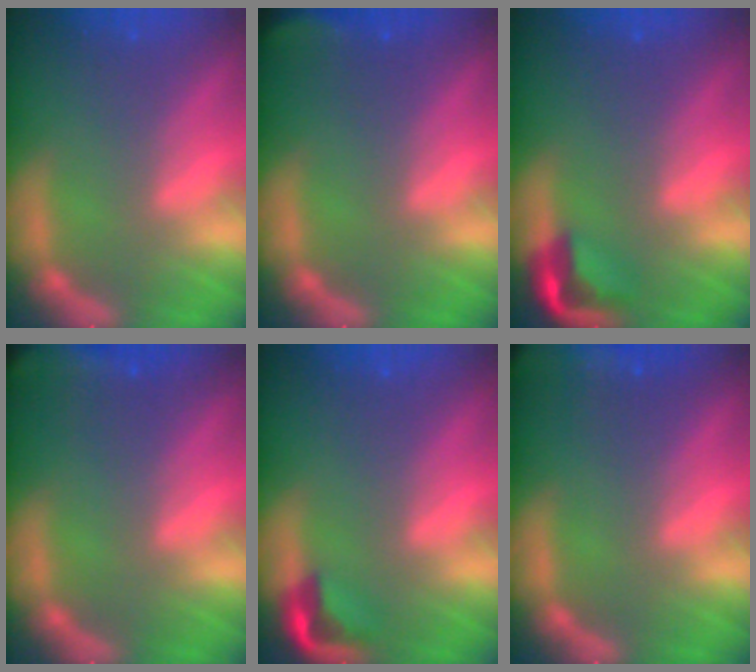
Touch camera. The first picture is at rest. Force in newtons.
{"total": 3.5}
{"total": 3.5}
{"total": 7.5}
{"total": 2.9}
{"total": 10.0}